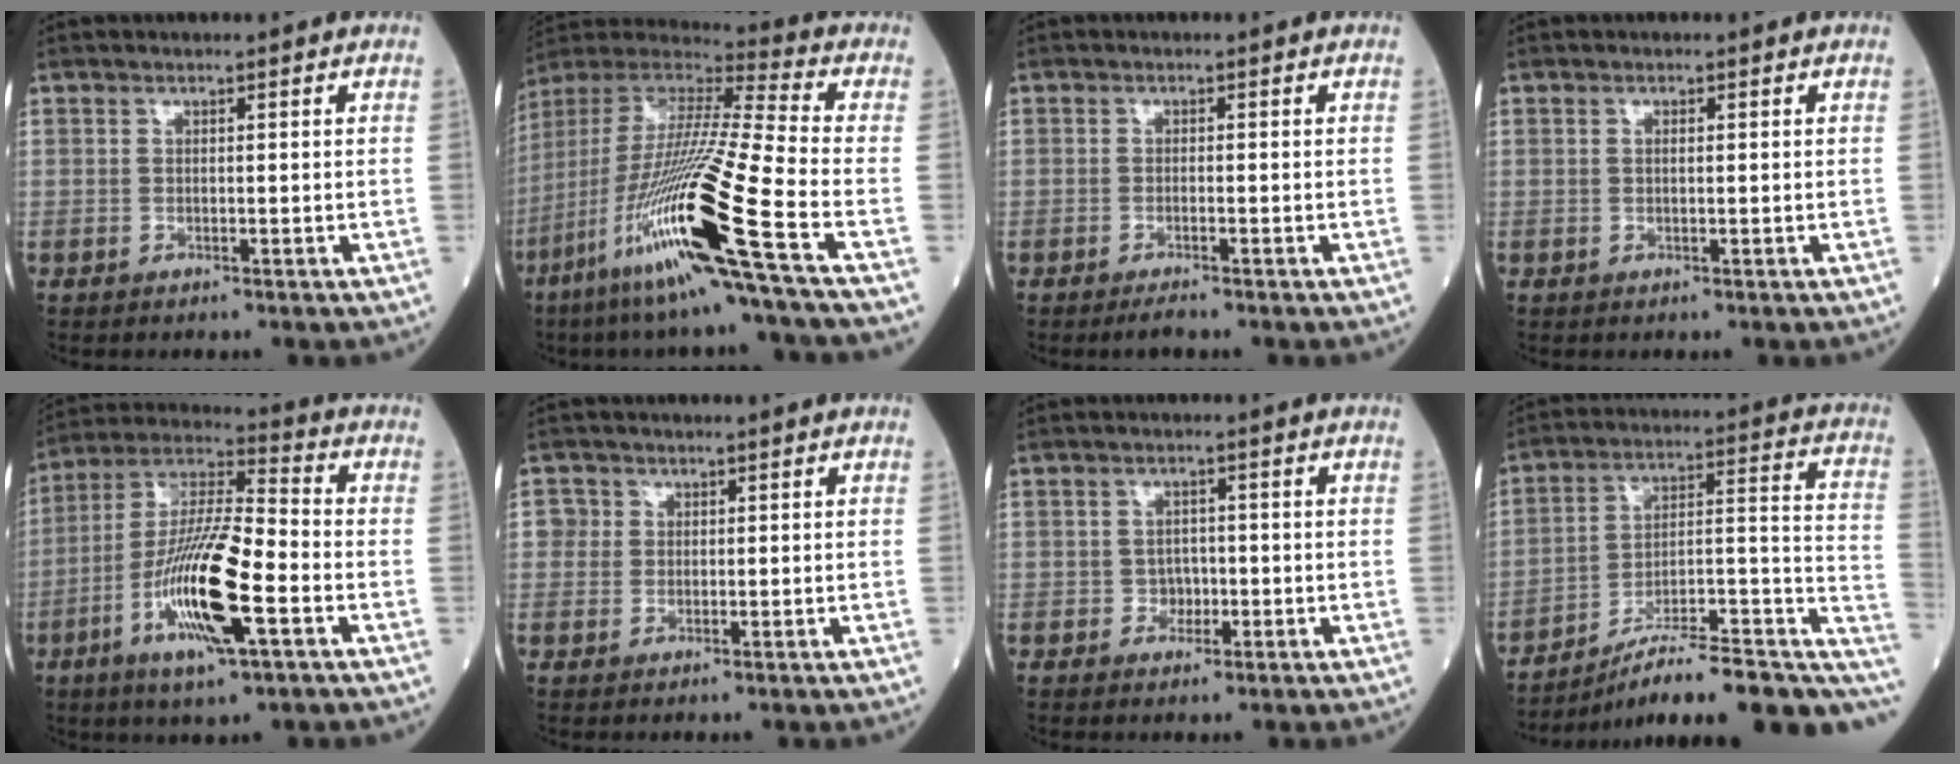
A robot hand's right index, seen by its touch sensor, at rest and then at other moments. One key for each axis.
{"total": 23.9, "fx": -10.8, "fy": -1.0, "fz": 21.3, "tx": -0.441, "ty": -0.054, "tz": -0.213}
{"total": 1.8, "fx": -1.5, "fy": 0.0, "fz": 1.1, "tx": -0.023, "ty": -0.004, "tz": -0.026}
{"total": 0.6, "fx": 0.1, "fy": 0.2, "fz": 0.6, "tx": -0.013, "ty": 0.000, "tz": 0.002}
{"total": 16.5, "fx": -5.5, "fy": 2.5, "fz": 15.3, "tx": -0.303, "ty": -0.010, "tz": -0.101}
{"total": 1.9, "fx": 0.4, "fy": 1.8, "fz": 0.0, "tx": 0.012, "ty": 0.004, "tz": 0.002}
{"total": 2.2, "fx": -0.6, "fy": 1.9, "fz": 0.9, "tx": -0.003, "ty": 0.008, "tz": -0.008}
{"total": 21.9, "fx": -14.1, "fy": 4.6, "fz": 16.1, "tx": -0.163, "ty": 0.043, "tz": -0.202}